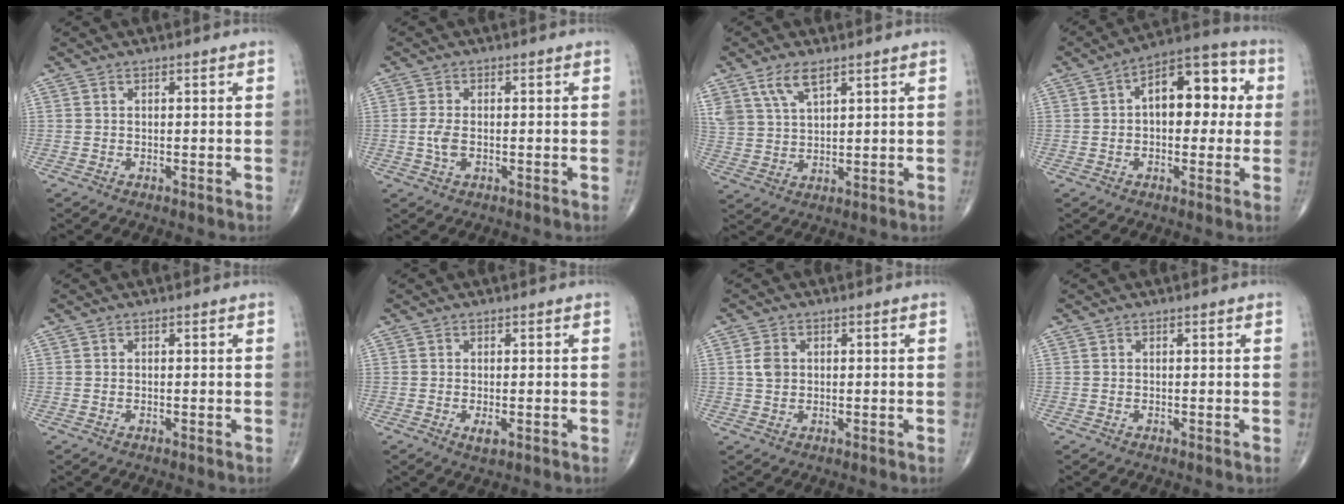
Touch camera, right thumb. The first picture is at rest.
{"total": 2.9, "force": [-0.4, 1.5, 2.5], "torque": [-0.057, 0.000, -0.010]}
{"total": 6.9, "force": [4.4, 2.9, 4.4], "torque": [-0.086, -0.013, 0.094]}
{"total": 14.0, "force": [2.1, 7.6, 11.5], "torque": [-0.131, 0.033, 0.021]}
{"total": 0.0}
{"total": 1.9, "force": [-0.5, 0.7, 1.6], "torque": [-0.027, -0.003, -0.006]}
{"total": 2.8, "force": [0.5, 2.2, 1.8], "torque": [-0.028, 0.000, 0.008]}
{"total": 0.0}